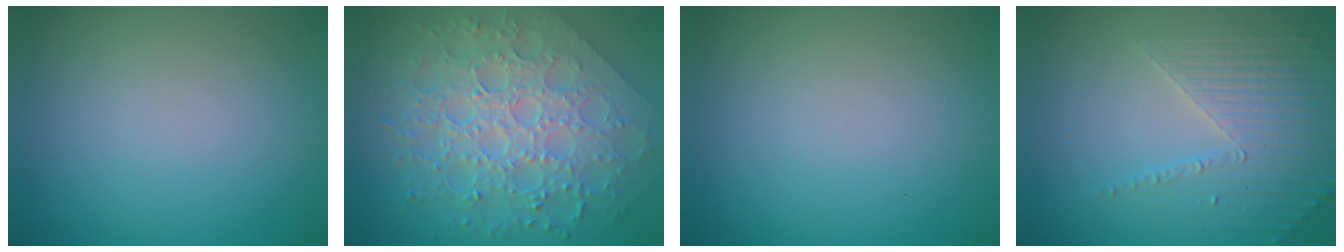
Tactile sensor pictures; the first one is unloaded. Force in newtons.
{"total": 8.4, "press": 6.1, "slide": 5.8}
{"total": 0.0}
{"total": 3.8, "press": 3.3, "slide": 1.9}